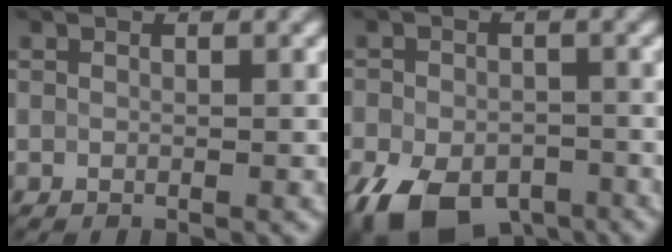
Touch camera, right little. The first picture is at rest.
{"total": 8.9, "force": [-5.8, 4.7, 4.9], "torque": [-0.098, -0.032, -0.078]}